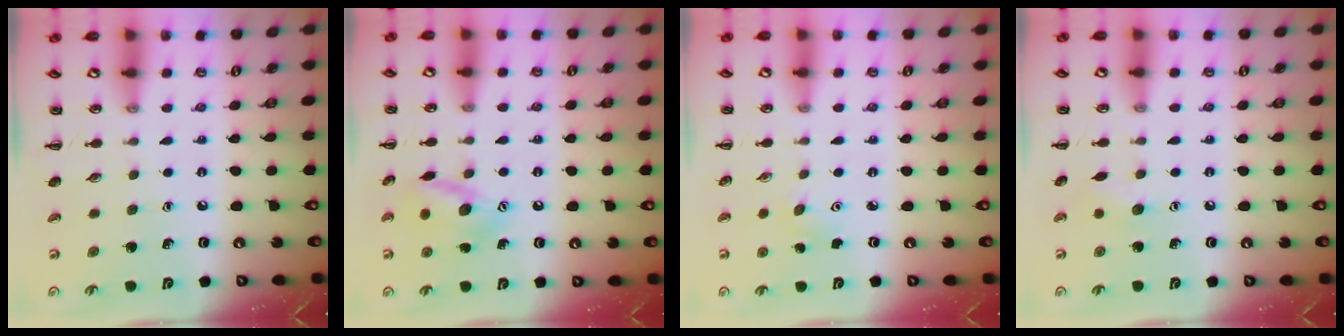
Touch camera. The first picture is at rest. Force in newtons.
{"total": 11.6, "press": 11.6, "slide": 0.8}
{"total": 3.2, "press": 3.1, "slide": 0.8}
{"total": 5.1, "press": 5.0, "slide": 1.1}